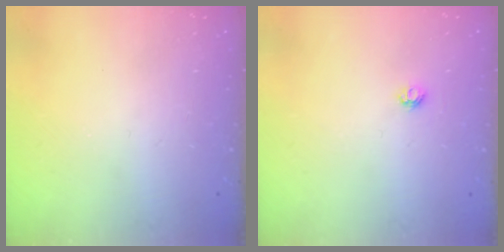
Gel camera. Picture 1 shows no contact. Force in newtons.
{"total": 3.8, "press": 3.8, "slide": 0.6}